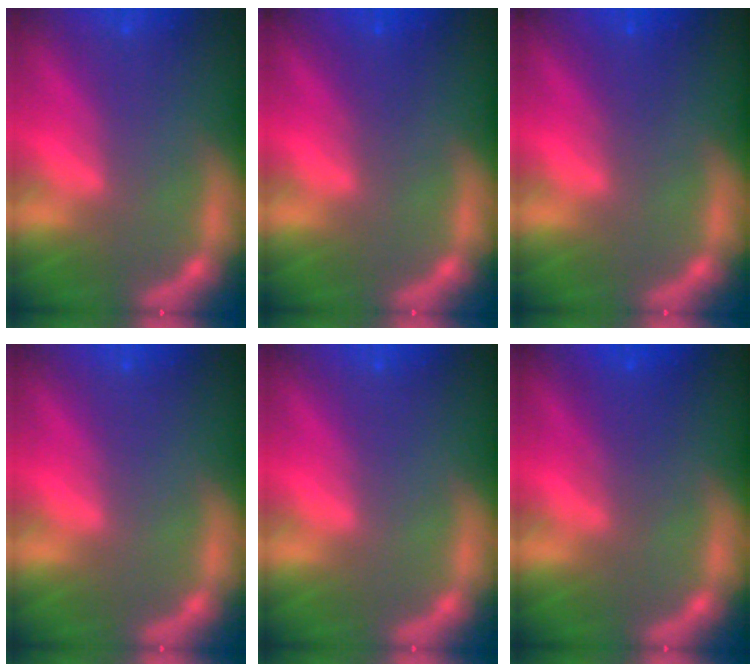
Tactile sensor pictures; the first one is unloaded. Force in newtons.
{"total": 1.4}
{"total": 1.4}
{"total": 0.0}
{"total": 0.0}
{"total": 2.5}